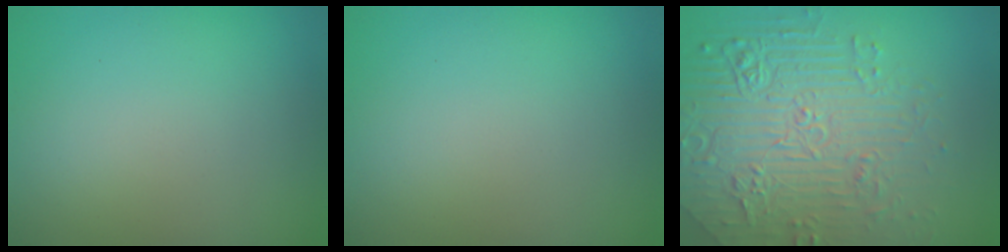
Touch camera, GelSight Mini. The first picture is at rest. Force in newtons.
{"total": 0.0}
{"total": 8.8, "press": 6.0, "slide": 6.4}